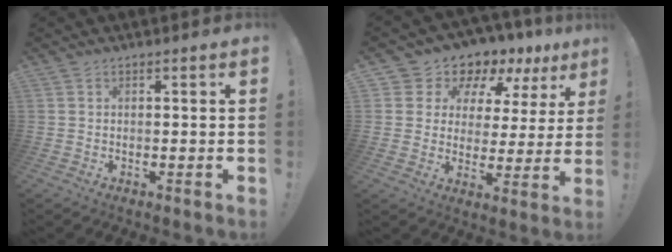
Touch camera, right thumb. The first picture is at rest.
{"total": 9.4, "force": [7.4, 5.4, 2.0], "torque": [-0.033, -0.076, 0.133]}